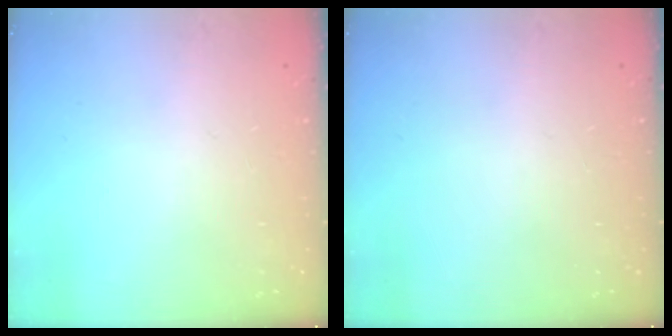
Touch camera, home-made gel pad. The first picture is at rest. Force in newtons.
{"total": 0.0}